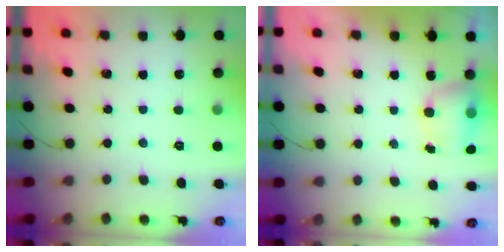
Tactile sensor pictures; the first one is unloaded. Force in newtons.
{"total": 6.2, "press": 6.2, "slide": 0.6}